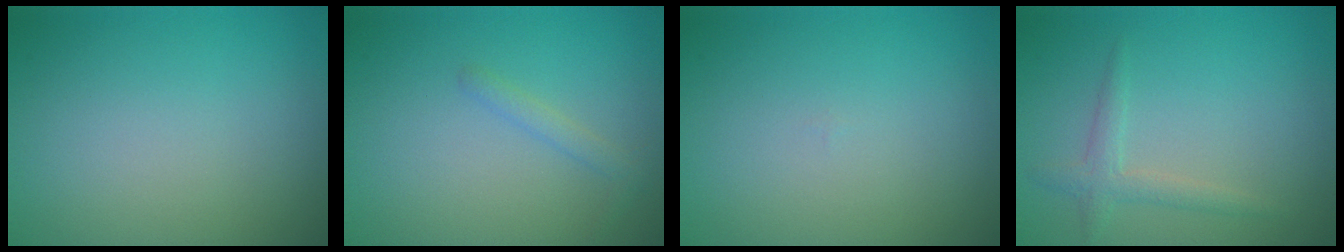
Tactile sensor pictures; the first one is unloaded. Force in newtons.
{"total": 1.1, "press": 1.1, "slide": 0.0}
{"total": 0.0}
{"total": 1.7, "press": 1.7, "slide": 0.0}